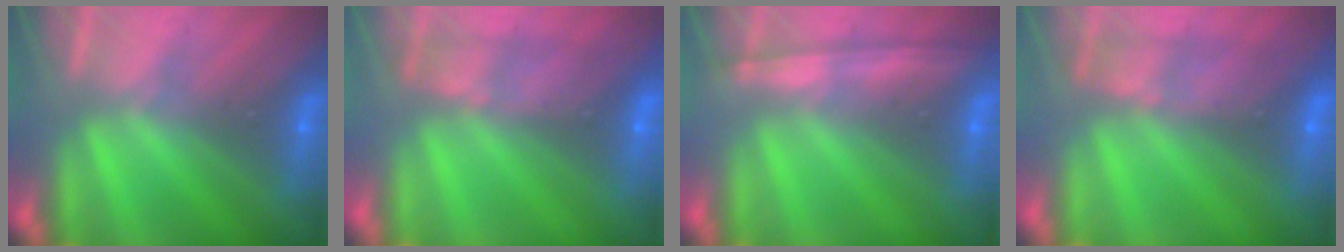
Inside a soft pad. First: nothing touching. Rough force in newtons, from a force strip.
{"total": 2.4}
{"total": 1.2}
{"total": 2.4}